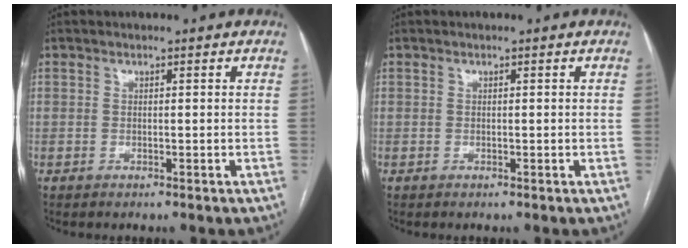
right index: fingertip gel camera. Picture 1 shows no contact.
{"total": 0.0}